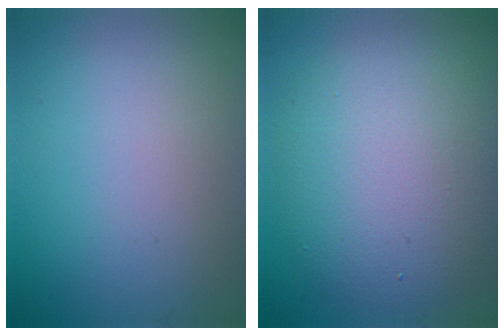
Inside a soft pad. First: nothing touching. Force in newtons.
{"total": 9.1, "press": 9.1, "slide": 0.3}